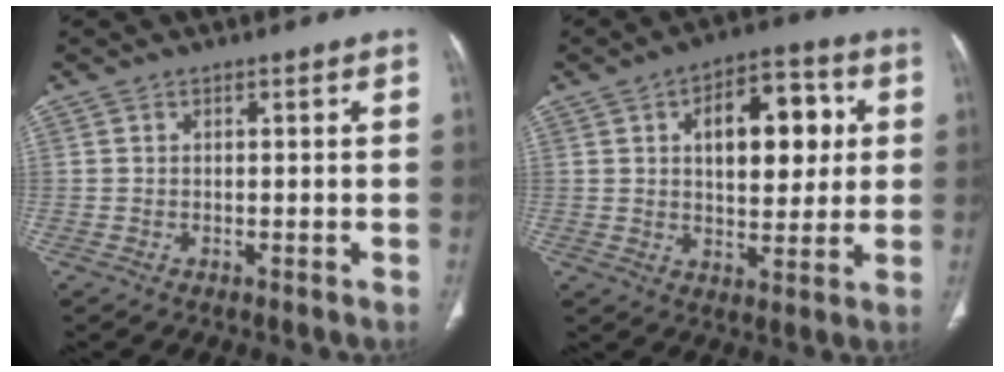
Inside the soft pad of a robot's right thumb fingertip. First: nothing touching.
{"total": 14.3, "force": [3.3, 7.9, 11.5], "torque": [-0.124, 0.007, 0.047]}